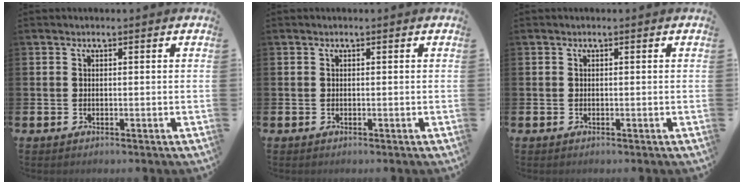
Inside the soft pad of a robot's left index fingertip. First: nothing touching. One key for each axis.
{"total": 0.0}
{"total": 0.0}